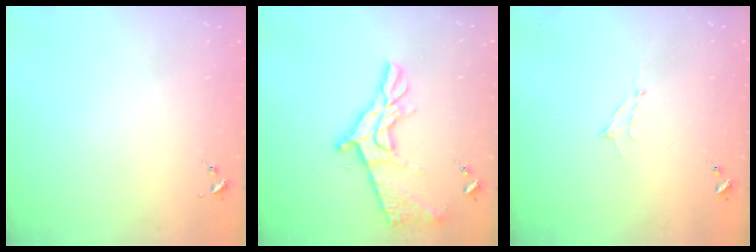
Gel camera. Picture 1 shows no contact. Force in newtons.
{"total": 16.7, "press": 16.7, "slide": 0.7}
{"total": 5.2, "press": 5.2, "slide": 0.3}